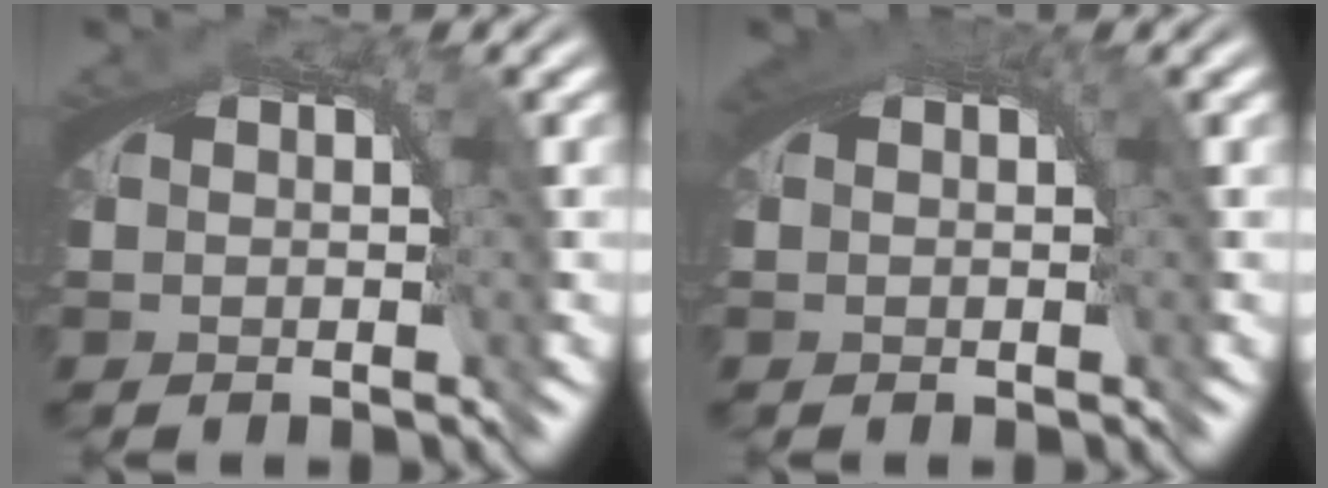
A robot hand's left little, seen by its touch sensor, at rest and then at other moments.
{"total": 0.8, "force": [0.3, 0.5, 0.5], "torque": [-0.008, -0.005, 0.005]}